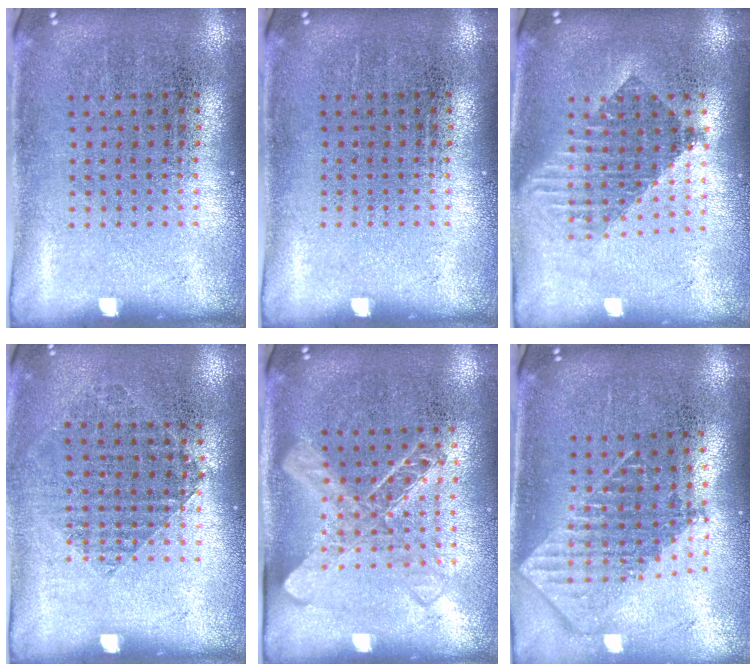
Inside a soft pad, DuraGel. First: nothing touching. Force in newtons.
{"total": 0.0}
{"total": 1.7, "press": 1.4, "slide": 1.0}
{"total": 0.9, "press": 0.9, "slide": 0.4}
{"total": 1.6, "press": 1.5, "slide": 0.6}
{"total": 1.9, "press": 1.5, "slide": 1.3}